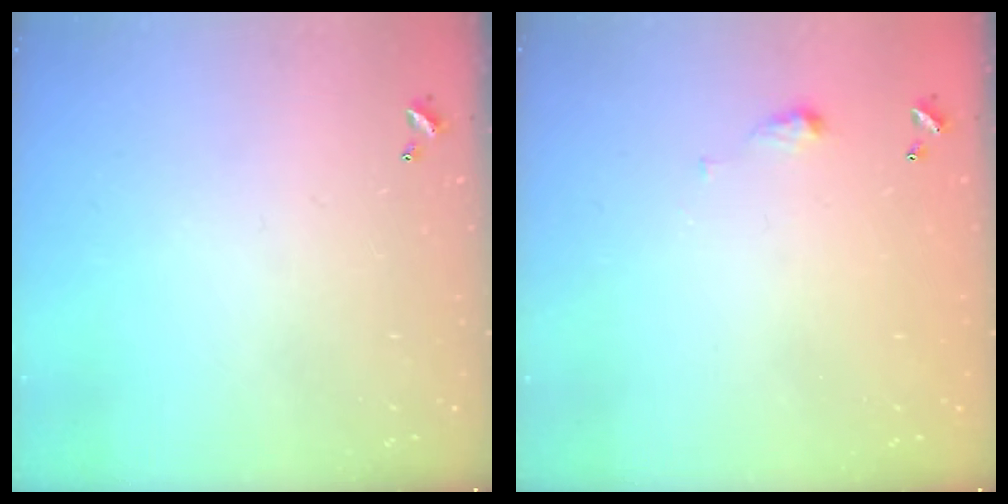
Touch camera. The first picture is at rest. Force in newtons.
{"total": 2.9, "press": 2.9, "slide": 0.5}